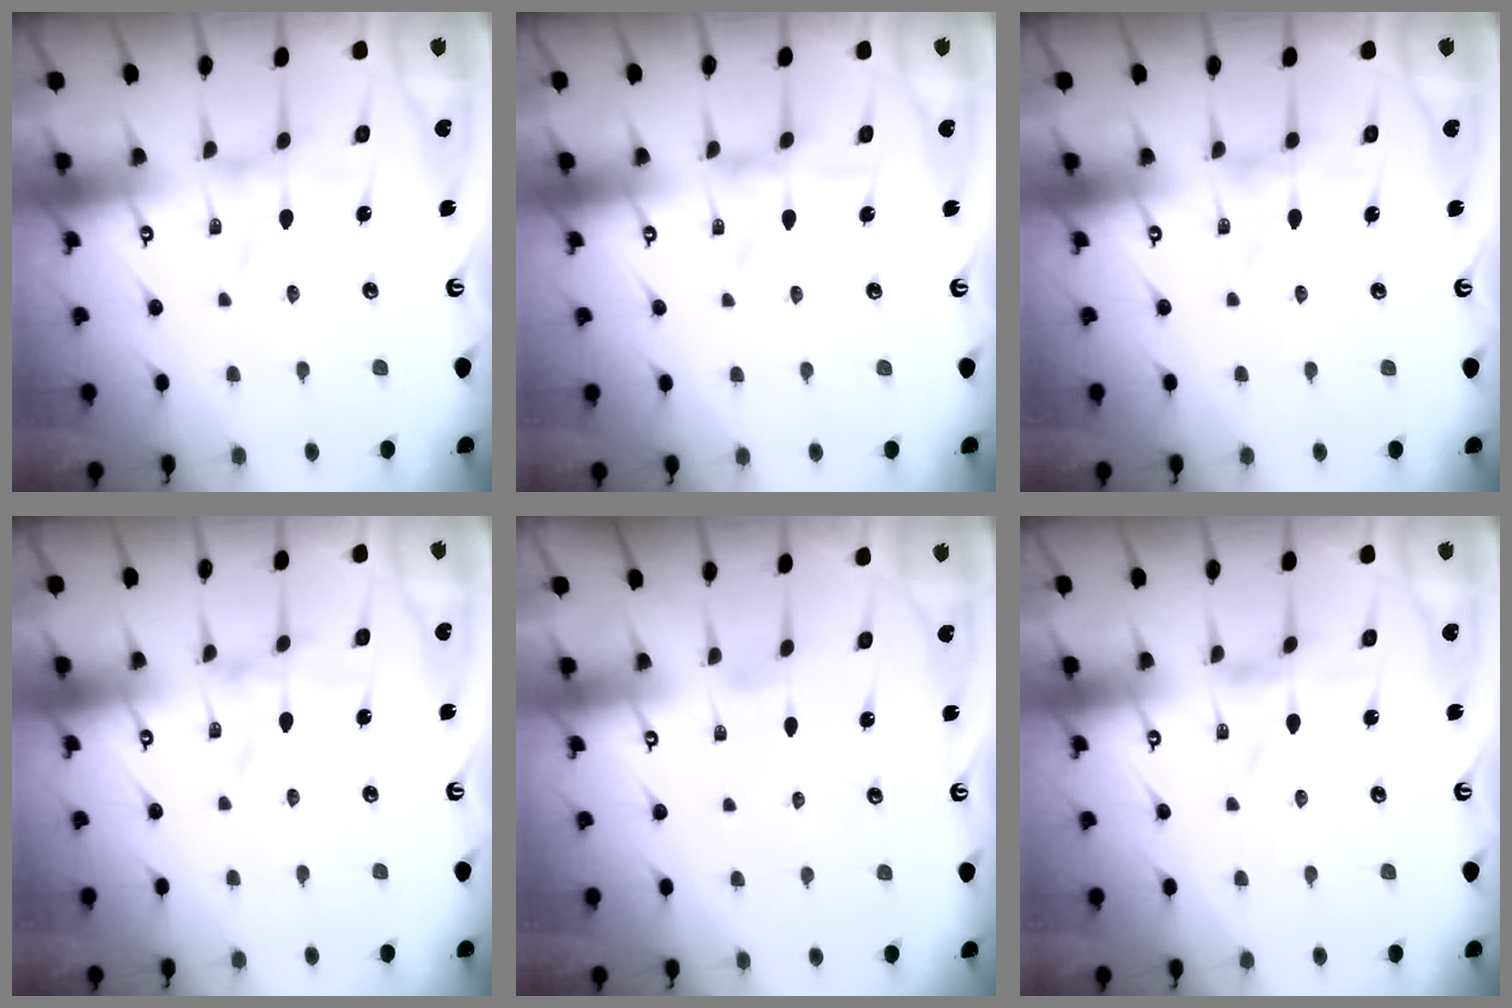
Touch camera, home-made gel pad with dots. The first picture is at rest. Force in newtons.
{"total": 3.4, "press": 3.4, "slide": 0.4}
{"total": 0.0}
{"total": 0.0}
{"total": 0.9, "press": 0.9, "slide": 0.1}
{"total": 0.0}